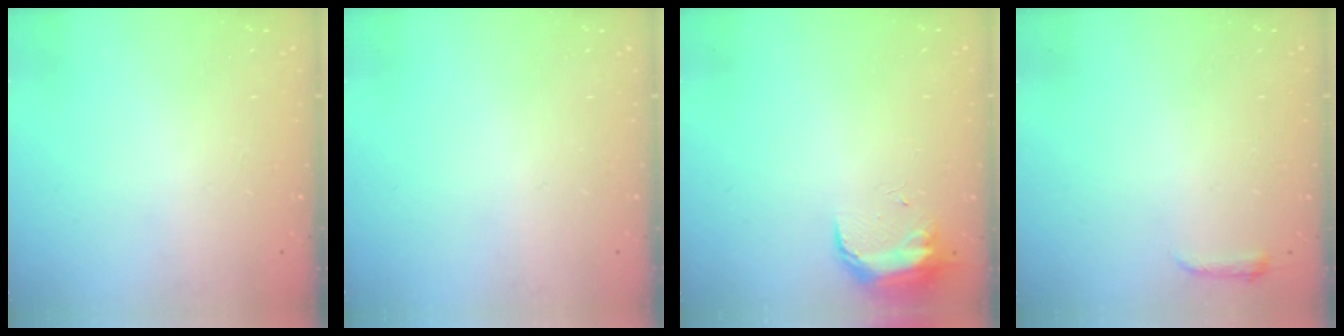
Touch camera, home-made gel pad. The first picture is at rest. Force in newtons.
{"total": 0.0}
{"total": 8.9, "press": 8.9, "slide": 0.8}
{"total": 3.0, "press": 2.9, "slide": 0.6}